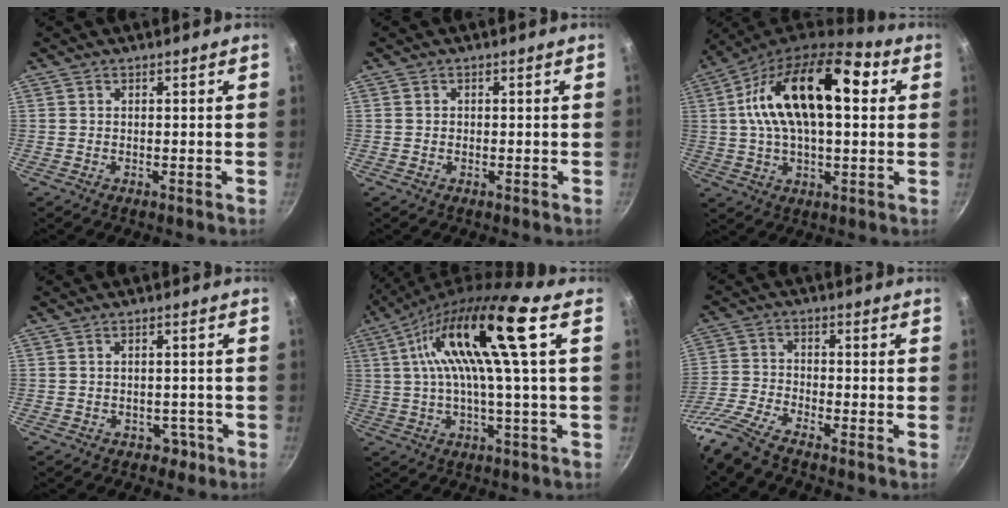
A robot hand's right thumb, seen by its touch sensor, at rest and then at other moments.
{"total": 0.5, "force": [0.1, 0.5, 0.0], "torque": [0.003, -0.001, 0.000]}
{"total": 19.2, "force": [4.6, 9.4, 16.1], "torque": [-0.249, 0.014, 0.063]}
{"total": 2.8, "force": [-1.4, 2.2, 1.1], "torque": [0.006, 0.024, -0.003]}
{"total": 14.5, "force": [3.8, 1.0, 14.0], "torque": [-0.253, 0.005, 0.068]}
{"total": 8.3, "force": [-7.0, 1.4, 4.4], "torque": [-0.105, 0.032, -0.157]}